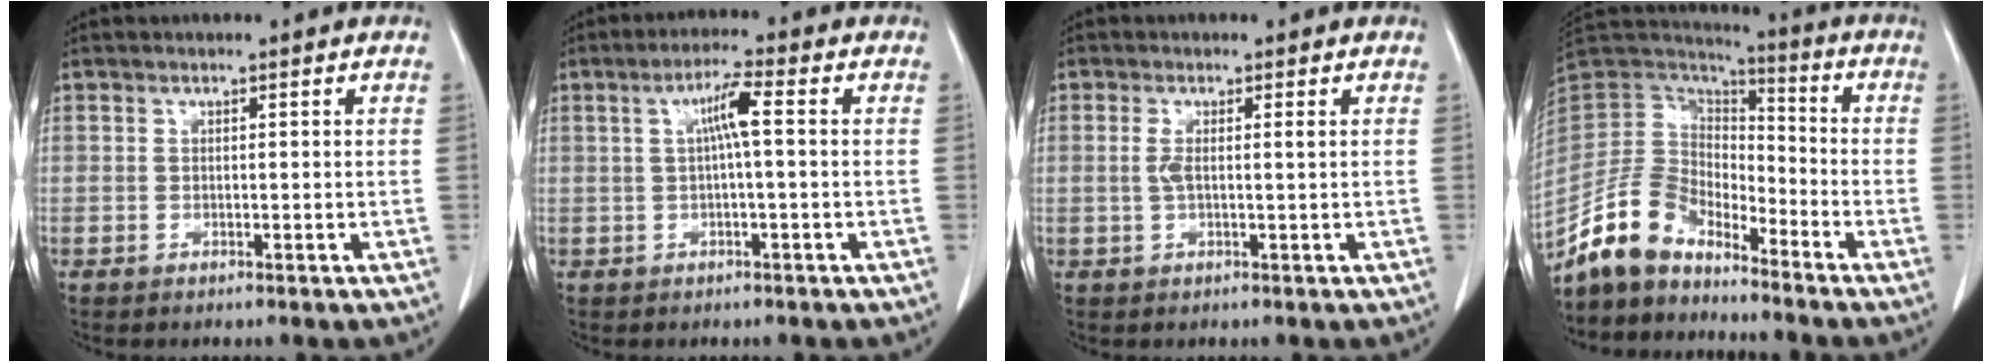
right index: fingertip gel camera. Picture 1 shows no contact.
{"total": 4.3, "force": [0.6, 0.2, 4.2], "torque": [-0.078, 0.013, 0.011]}
{"total": 2.1, "force": [0.3, 0.1, 2.1], "torque": [-0.048, 0.006, 0.006]}
{"total": 12.4, "force": [-10.6, 5.0, 4.0], "torque": [-0.089, 0.027, -0.210]}